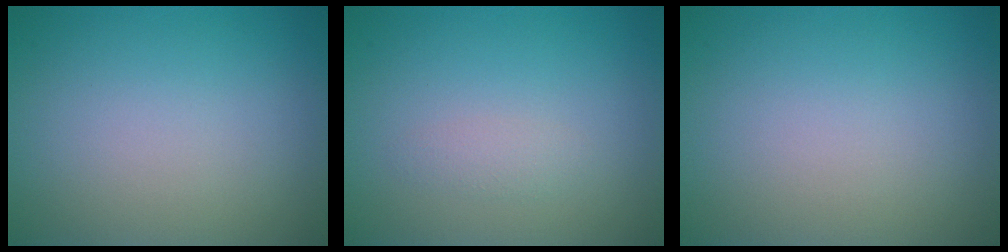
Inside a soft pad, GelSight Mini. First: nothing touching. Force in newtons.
{"total": 1.0, "press": 1.0, "slide": 0.1}
{"total": 0.0}